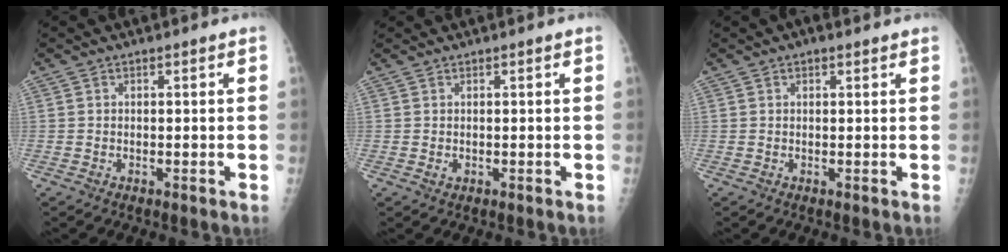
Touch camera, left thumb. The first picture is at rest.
{"total": 0.7, "force": [0.3, 0.6, 0.2], "torque": [0.003, 0.003, 0.005]}
{"total": 0.7, "force": [0.5, 0.3, 0.3], "torque": [-0.002, -0.001, 0.006]}